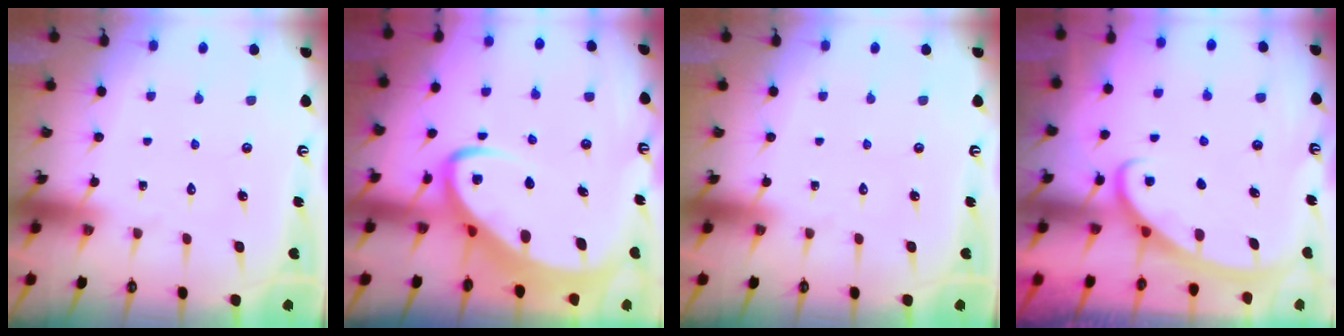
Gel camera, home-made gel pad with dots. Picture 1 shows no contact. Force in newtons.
{"total": 7.1, "press": 7.0, "slide": 0.6}
{"total": 0.0}
{"total": 2.8, "press": 2.8, "slide": 0.4}